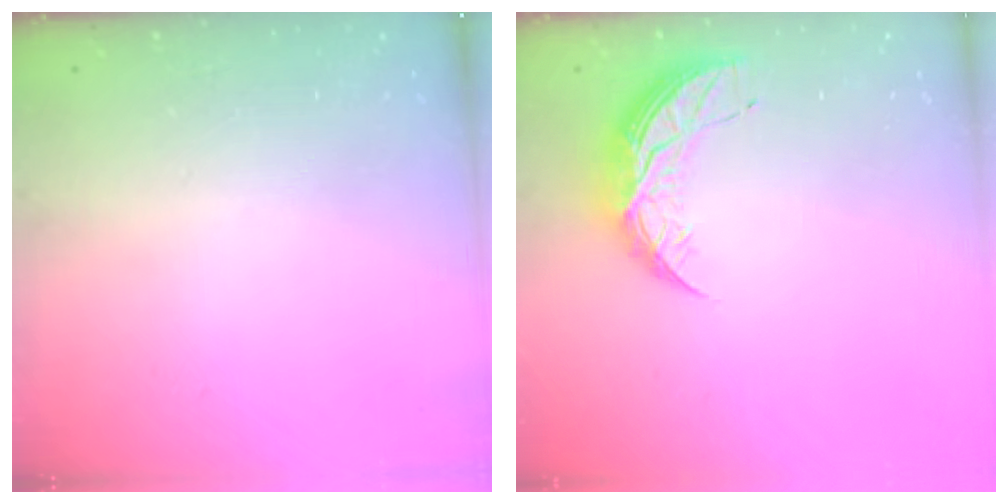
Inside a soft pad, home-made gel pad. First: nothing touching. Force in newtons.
{"total": 8.4, "press": 8.4, "slide": 0.4}